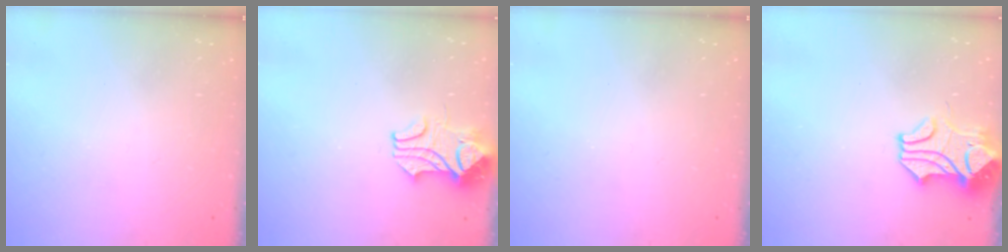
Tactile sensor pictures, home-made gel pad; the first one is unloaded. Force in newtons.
{"total": 2.5, "press": 2.4, "slide": 0.8}
{"total": 0.0}
{"total": 2.7, "press": 2.4, "slide": 1.1}